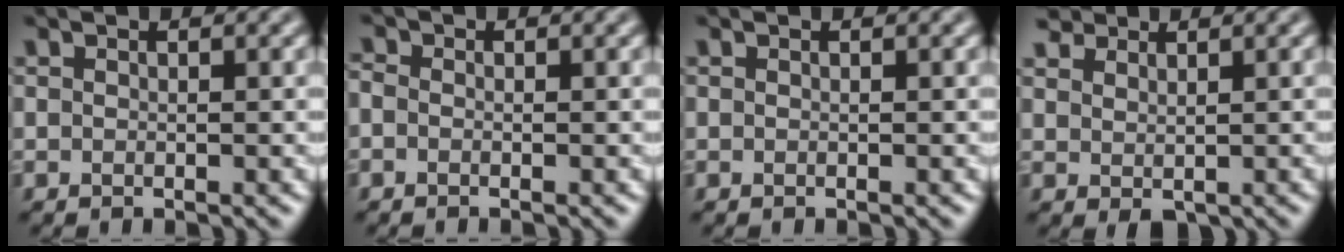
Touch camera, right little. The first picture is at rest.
{"total": 1.0, "force": [-0.5, 0.7, 0.5], "torque": [-0.014, -0.004, -0.014]}
{"total": 0.0}
{"total": 2.6, "force": [1.5, 1.9, 1.1], "torque": [-0.021, 0.001, 0.028]}